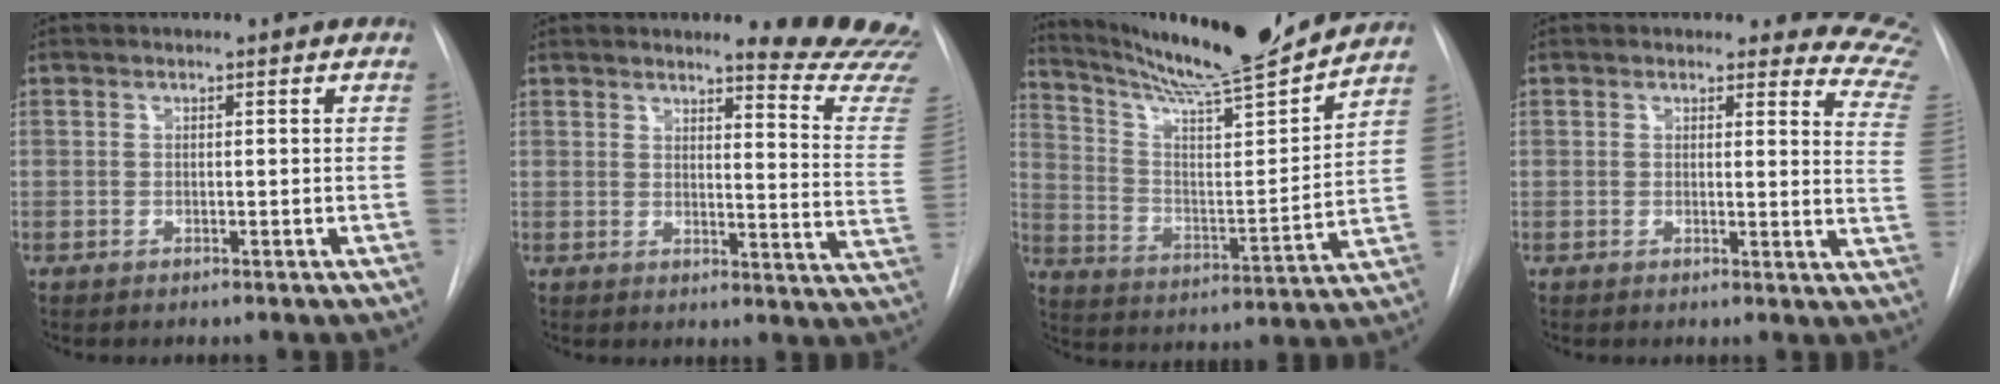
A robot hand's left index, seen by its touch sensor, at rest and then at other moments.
{"total": 14.5, "force": [14.2, -0.1, 3.2], "torque": [-0.018, -0.144, 0.131]}
{"total": 19.1, "force": [17.6, -0.4, 7.4], "torque": [-0.131, -0.034, 0.277]}
{"total": 10.4, "force": [10.2, 2.1, 0.6], "torque": [0.037, -0.095, 0.060]}